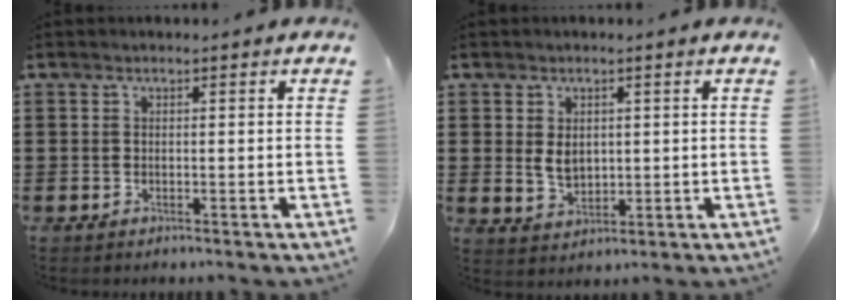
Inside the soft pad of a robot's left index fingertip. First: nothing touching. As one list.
[{"total": 3.7, "force": [0.7, 2.7, 2.5], "torque": [-0.046, 0.004, 0.010]}]